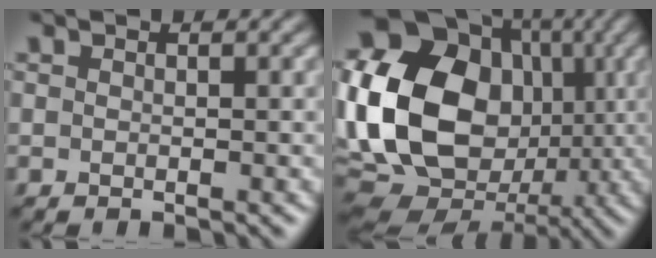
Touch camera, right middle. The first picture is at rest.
{"total": 18.8, "force": [0.7, 15.2, 11.1], "torque": [-0.247, 0.001, 0.010]}